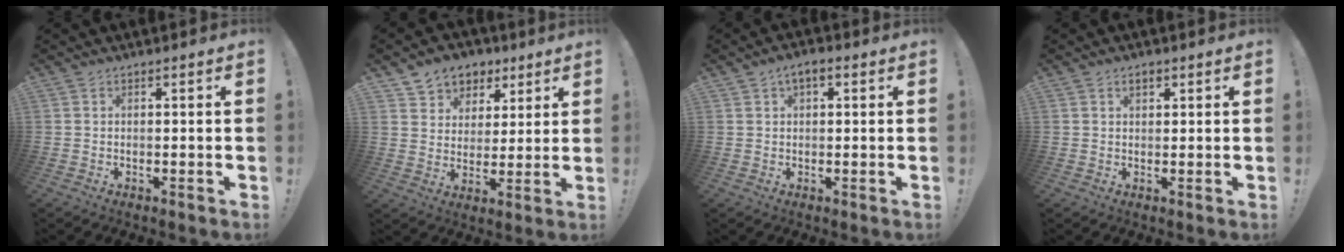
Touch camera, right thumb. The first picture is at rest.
{"total": 7.9, "force": [4.4, 6.5, 1.0], "torque": [-0.009, -0.037, 0.089]}
{"total": 2.3, "force": [0.2, 0.8, 2.1], "torque": [-0.046, 0.010, 0.004]}
{"total": 2.1, "force": [1.2, 1.1, 1.3], "torque": [-0.014, -0.002, 0.019]}